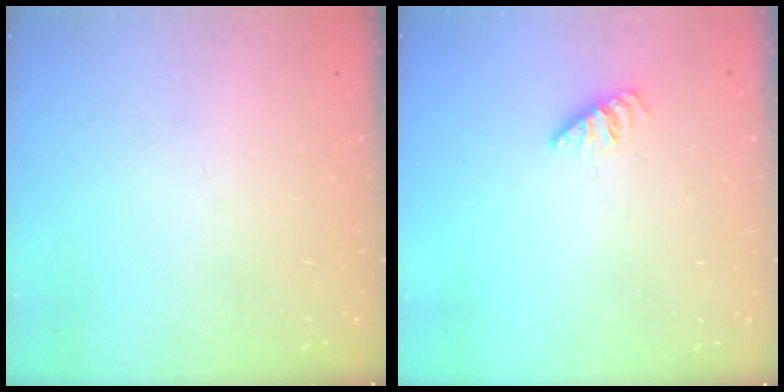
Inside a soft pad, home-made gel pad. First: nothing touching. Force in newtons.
{"total": 0.0}